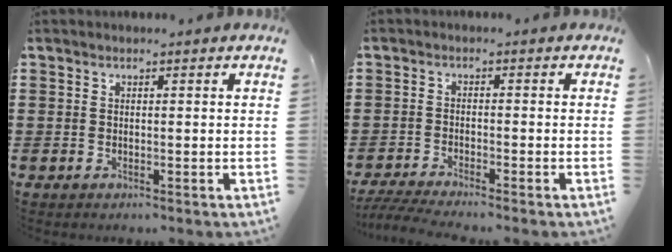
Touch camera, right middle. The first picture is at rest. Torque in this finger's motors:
{"motor_torque": [0.35, -0.01, 0.06, 0.05]}